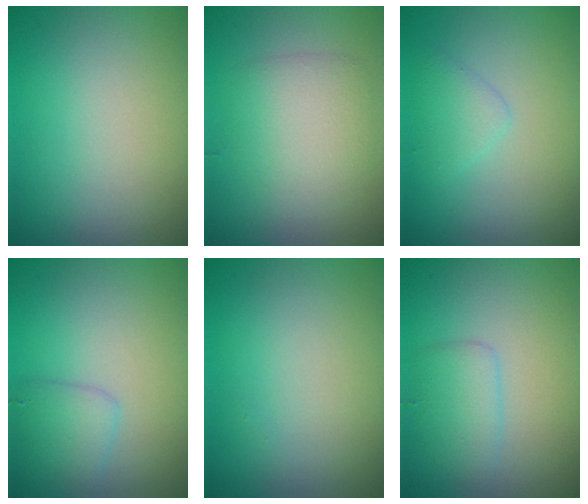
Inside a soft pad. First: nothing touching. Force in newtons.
{"total": 3.7, "press": 3.7, "slide": 0.1}
{"total": 1.7, "press": 1.7, "slide": 0.2}
{"total": 2.0, "press": 2.0, "slide": 0.0}
{"total": 0.0}
{"total": 2.1, "press": 2.1, "slide": 0.2}